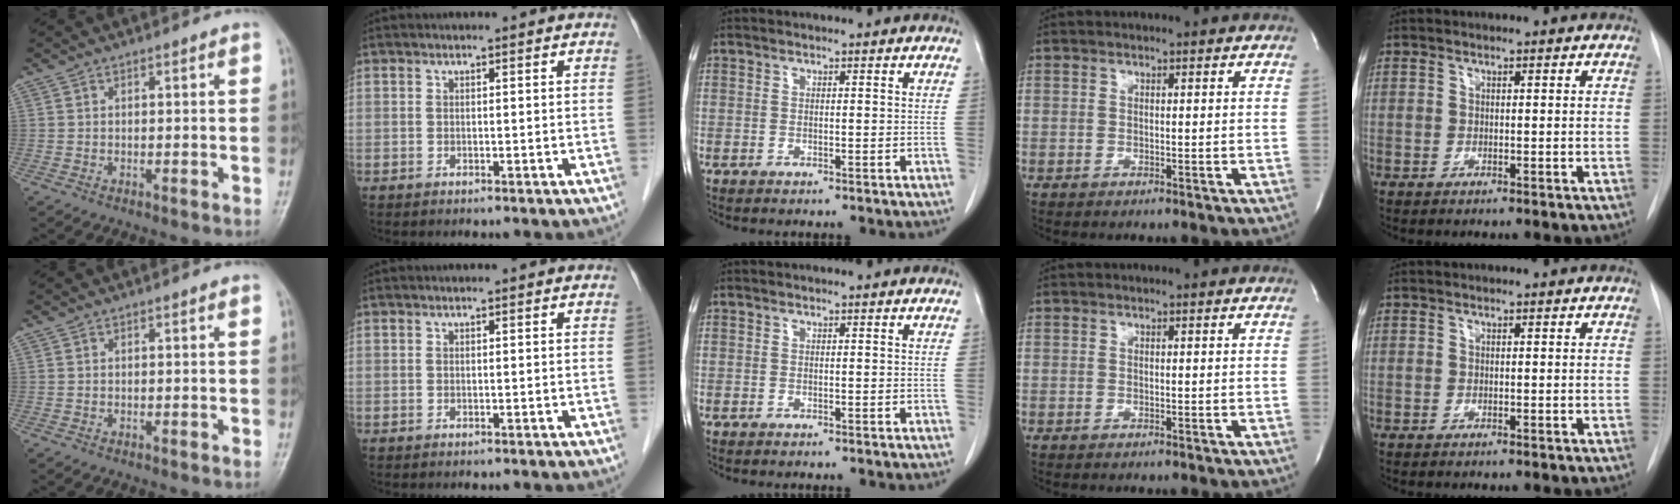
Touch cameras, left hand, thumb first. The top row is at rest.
{}